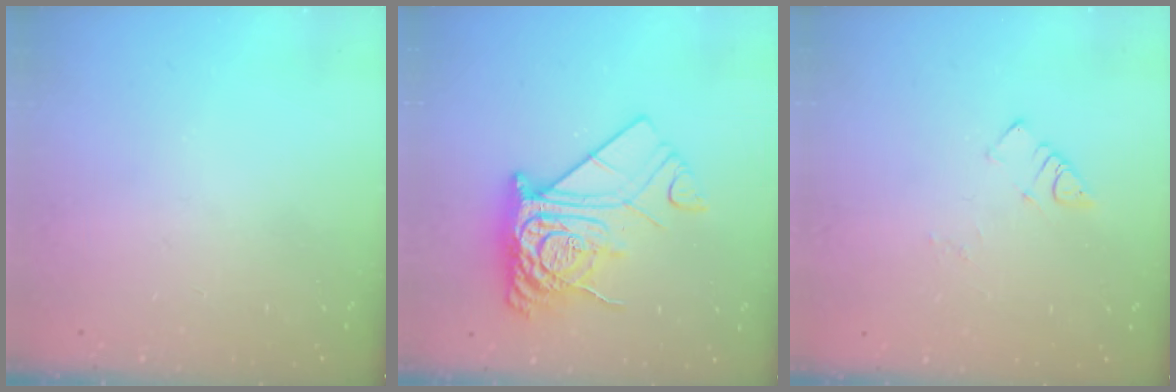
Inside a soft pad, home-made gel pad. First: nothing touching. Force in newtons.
{"total": 15.6, "press": 15.5, "slide": 1.9}
{"total": 4.0, "press": 4.0, "slide": 0.4}